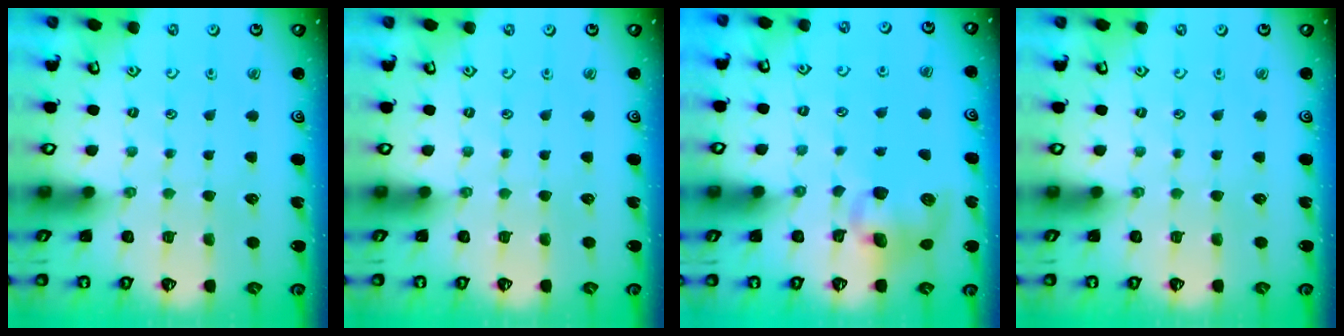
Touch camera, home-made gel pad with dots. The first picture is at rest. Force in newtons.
{"total": 0.0}
{"total": 9.7, "press": 9.6, "slide": 1.3}
{"total": 0.0}